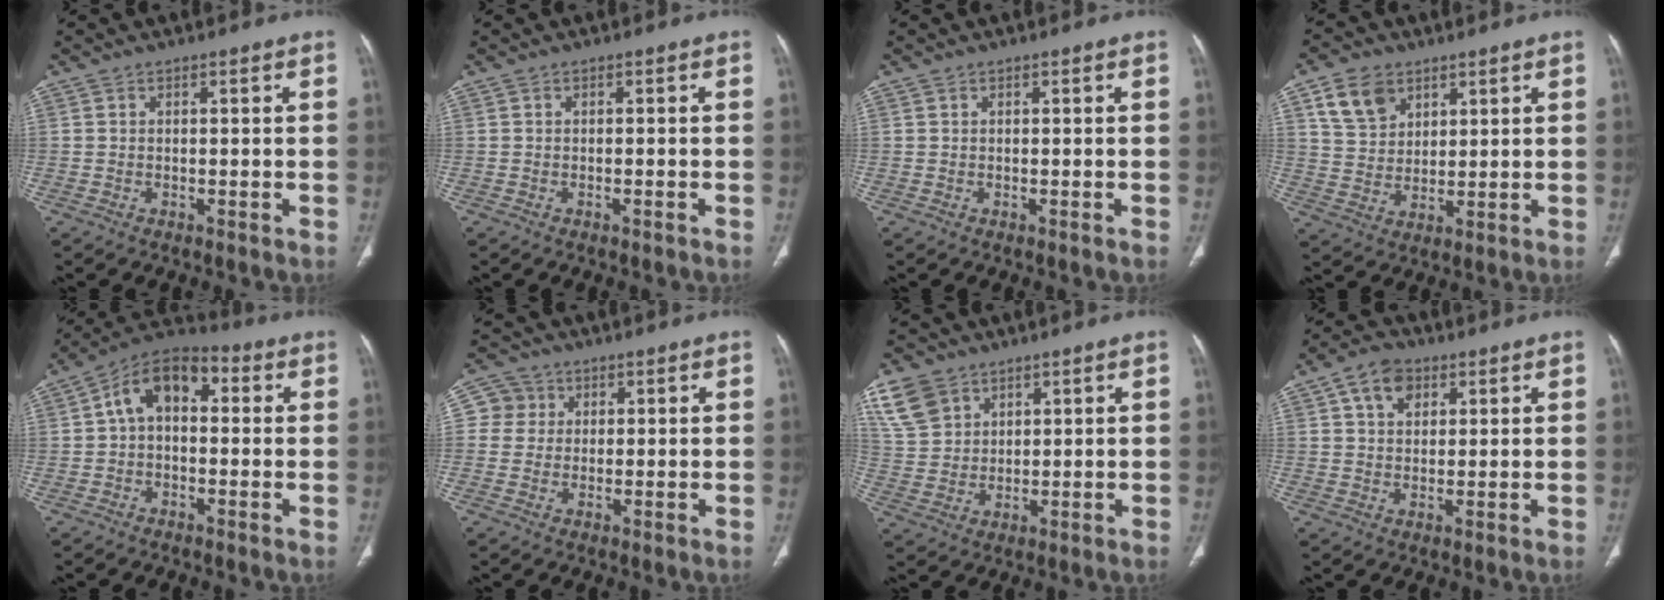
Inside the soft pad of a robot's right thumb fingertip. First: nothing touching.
{"total": 0.6, "force": [-0.5, 0.0, 0.3], "torque": [-0.012, 0.003, -0.004]}
{"total": 0.8, "force": [-0.5, -0.3, 0.5], "torque": [-0.011, 0.004, -0.009]}
{"total": 8.5, "force": [4.6, 6.1, 3.8], "torque": [-0.051, -0.018, 0.093]}
{"total": 10.4, "force": [1.3, 6.6, 7.9], "torque": [-0.110, 0.032, 0.004]}
{"total": 4.4, "force": [1.0, 4.2, 0.3], "torque": [0.020, 0.003, 0.013]}
{"total": 8.7, "force": [4.9, 6.3, 3.3], "torque": [-0.055, -0.013, 0.109]}
{"total": 6.9, "force": [3.1, 4.7, 3.9], "torque": [-0.044, -0.002, 0.050]}